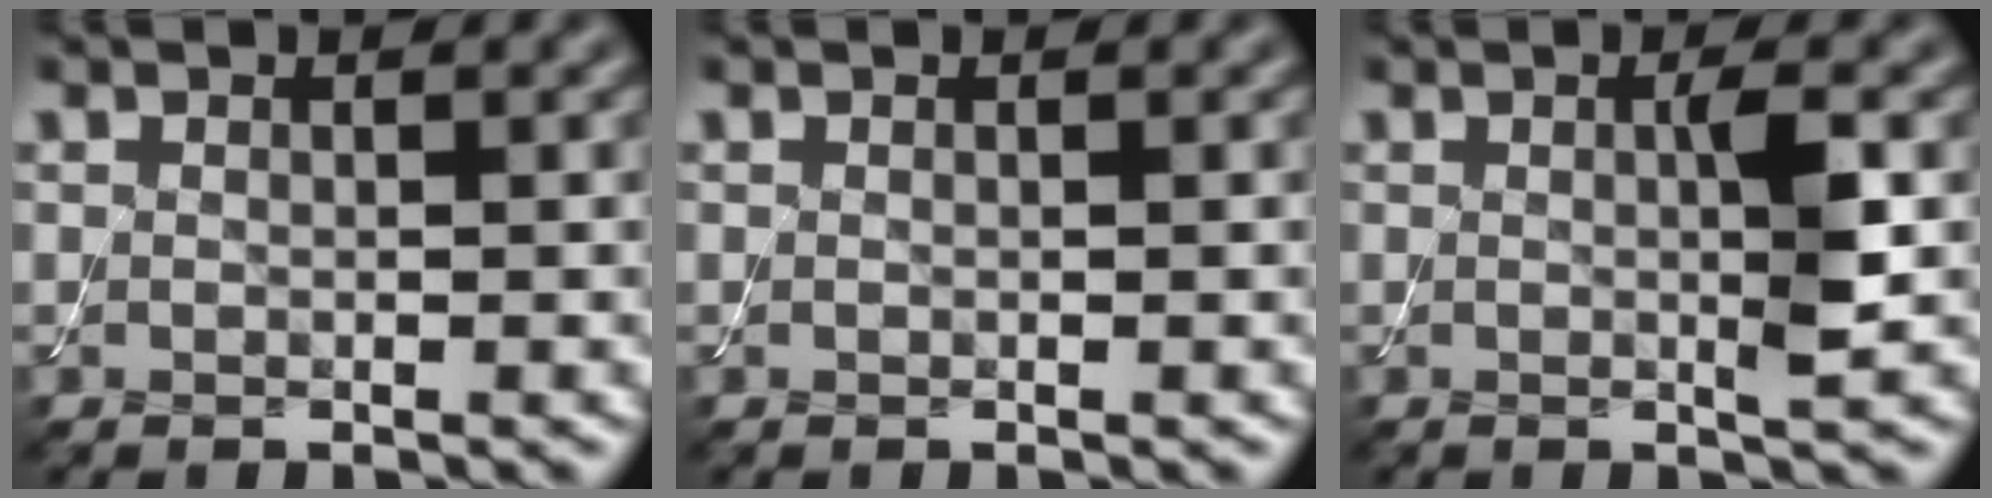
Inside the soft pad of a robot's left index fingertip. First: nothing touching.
{"total": 0.0}
{"total": 2.8, "force": [0.0, 0.2, 2.8], "torque": [-0.048, -0.005, -0.001]}